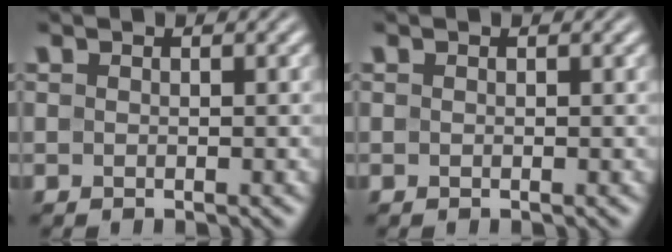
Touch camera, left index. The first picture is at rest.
{"total": 0.0}